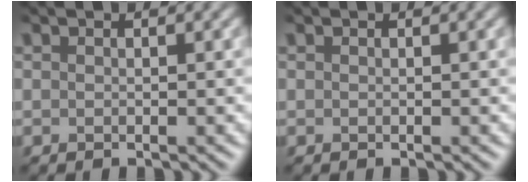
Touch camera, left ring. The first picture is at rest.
{"total": 0.0}